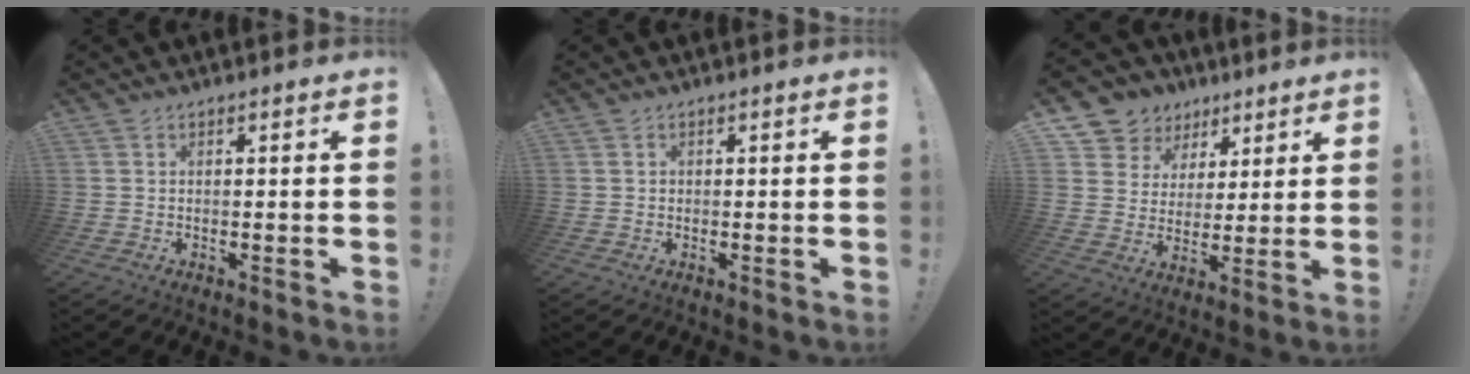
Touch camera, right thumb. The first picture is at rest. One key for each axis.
{"total": 0.6, "fx": 0.1, "fy": 0.6, "fz": 0.1, "tx": 0.002, "ty": 0.001, "tz": 0.000}
{"total": 9.3, "fx": 4.9, "fy": 7.7, "fz": 1.4, "tx": -0.026, "ty": -0.037, "tz": 0.103}